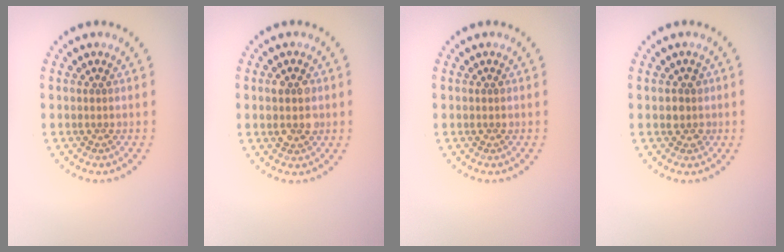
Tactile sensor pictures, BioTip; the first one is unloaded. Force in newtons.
{"total": 2.7, "press": 2.7, "slide": 0.2}
{"total": 0.5, "press": 0.5, "slide": 0.1}
{"total": 1.5, "press": 1.4, "slide": 0.5}